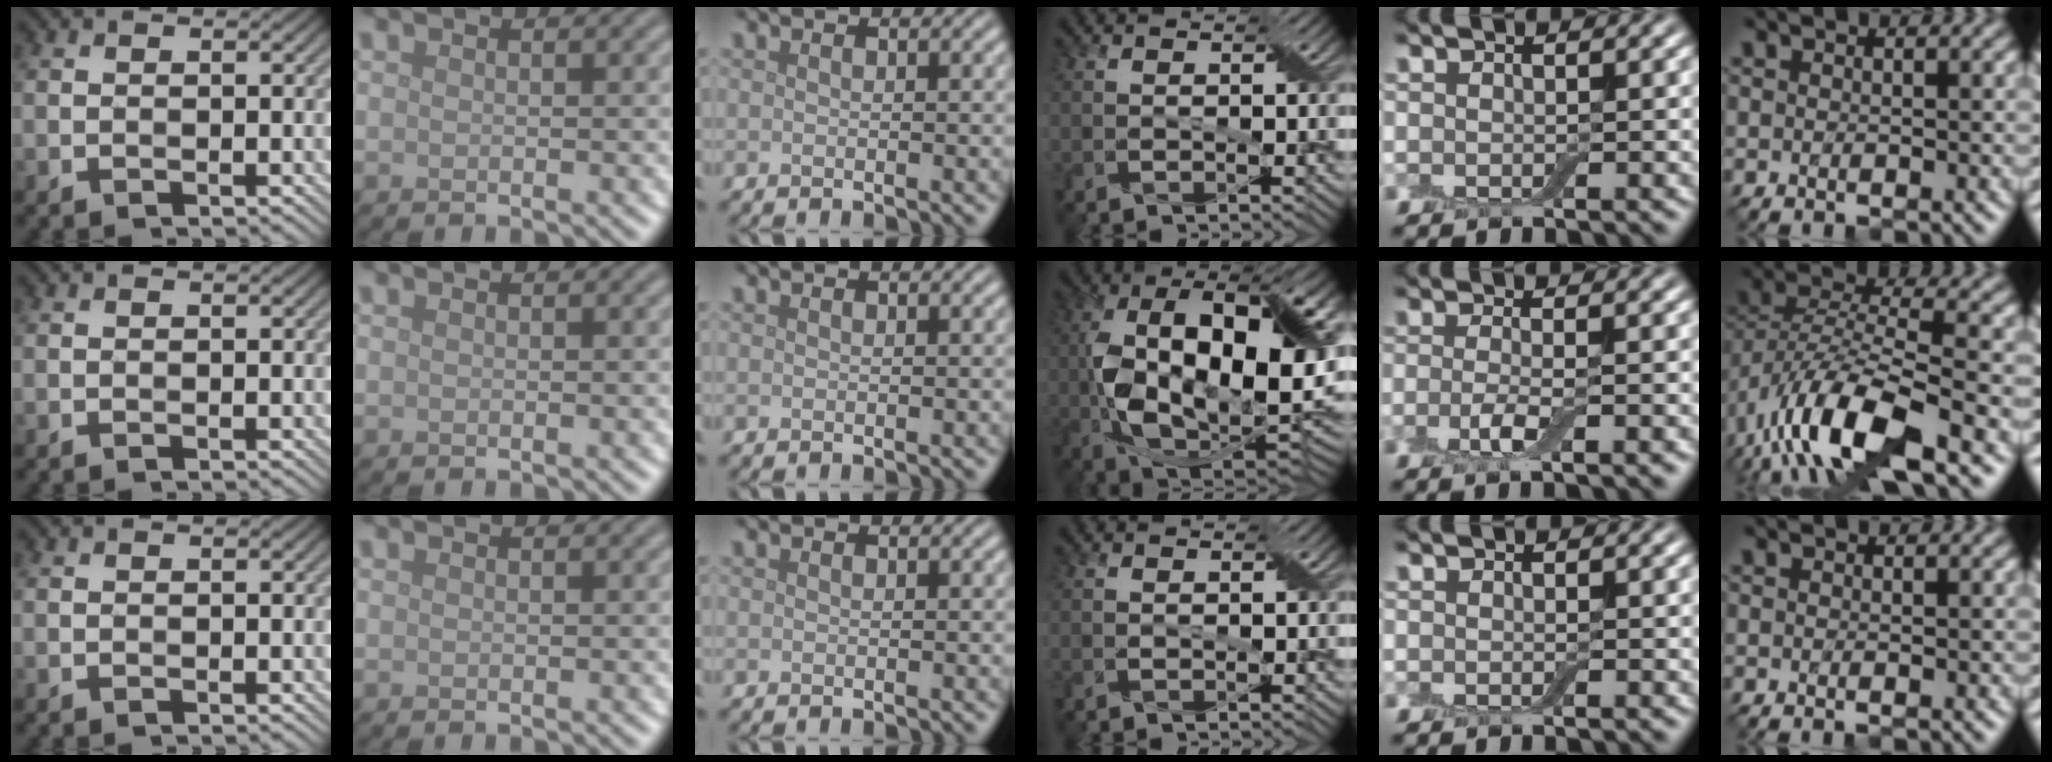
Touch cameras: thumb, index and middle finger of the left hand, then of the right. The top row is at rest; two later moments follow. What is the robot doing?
{"motion": "insert", "object": "drawer"}